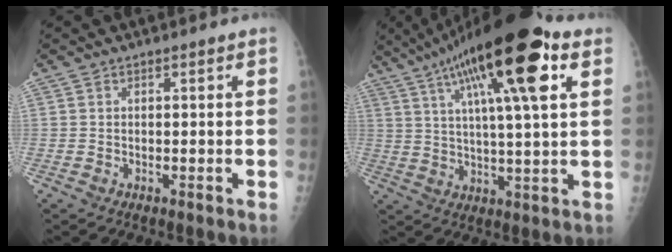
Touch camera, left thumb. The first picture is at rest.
{"total": 21.9, "force": [10.3, 4.5, 18.9], "torque": [-0.311, 0.007, 0.164]}